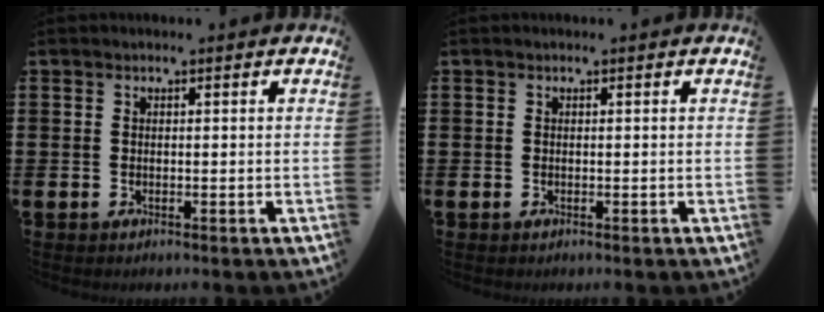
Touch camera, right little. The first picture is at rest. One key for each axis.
{"total": 0.0}